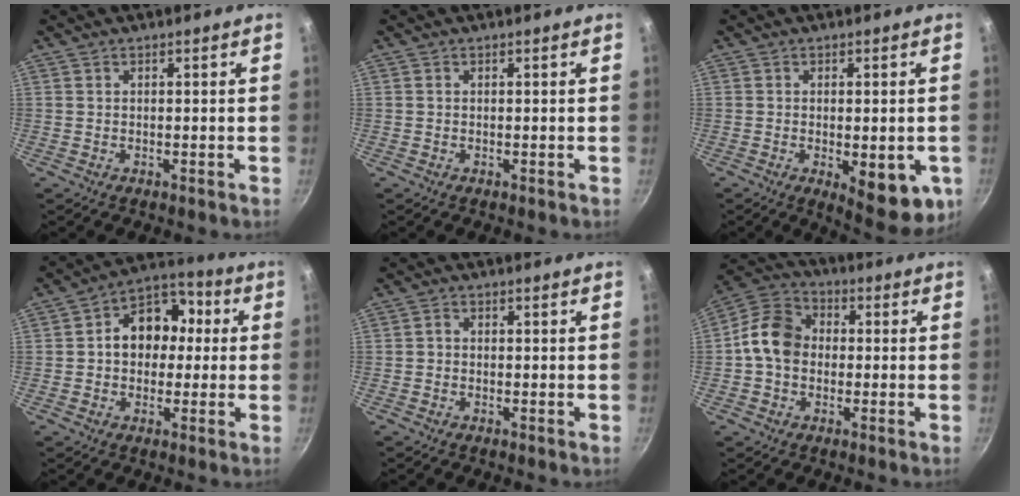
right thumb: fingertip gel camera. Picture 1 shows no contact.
{"total": 0.0}
{"total": 12.0, "force": [-3.2, 4.7, 10.6], "torque": [-0.113, -0.008, -0.032]}
{"total": 12.3, "force": [1.0, 9.6, 7.6], "torque": [-0.060, 0.033, -0.002]}
{"total": 1.1, "force": [-0.4, 0.9, 0.6], "torque": [-0.010, 0.006, -0.009]}
{"total": 10.2, "force": [-0.5, 8.2, 6.1], "torque": [-0.080, 0.026, -0.033]}